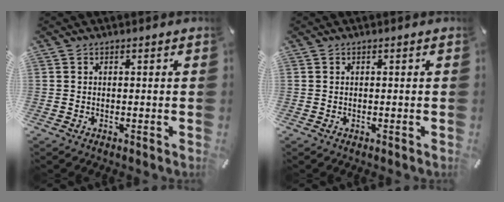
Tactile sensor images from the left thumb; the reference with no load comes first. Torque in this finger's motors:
{"motor_torque": [-0.15, 0.07, -0.01, -0.04, 0.00]}